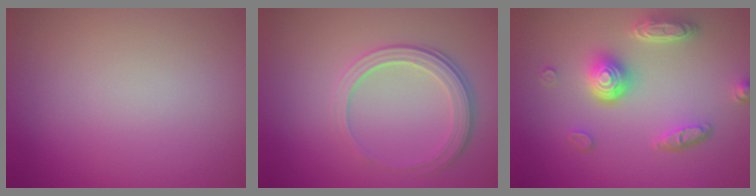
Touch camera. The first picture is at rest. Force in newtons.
{"total": 3.8, "press": 2.7, "slide": 2.7}
{"total": 4.9, "press": 3.7, "slide": 3.2}